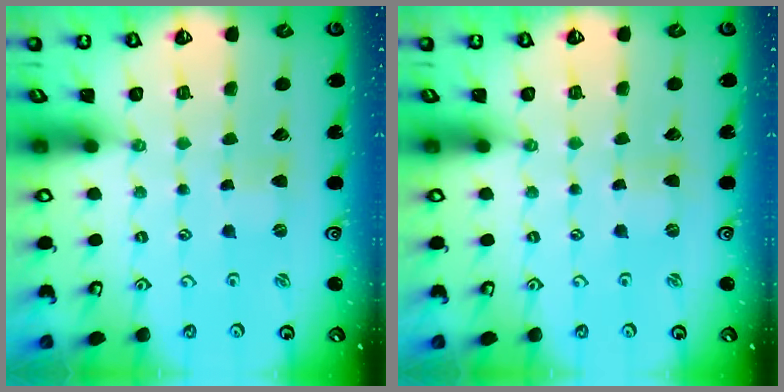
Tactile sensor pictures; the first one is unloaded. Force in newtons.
{"total": 0.6, "press": 0.6, "slide": 0.1}